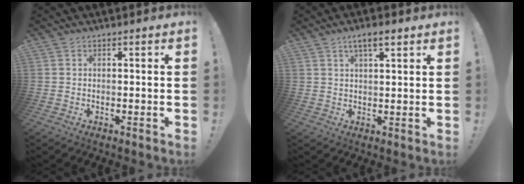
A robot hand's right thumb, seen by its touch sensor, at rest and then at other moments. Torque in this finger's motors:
{"motor_torque": [-0.02, 0.15, 0.62, 0.29, 0.01]}